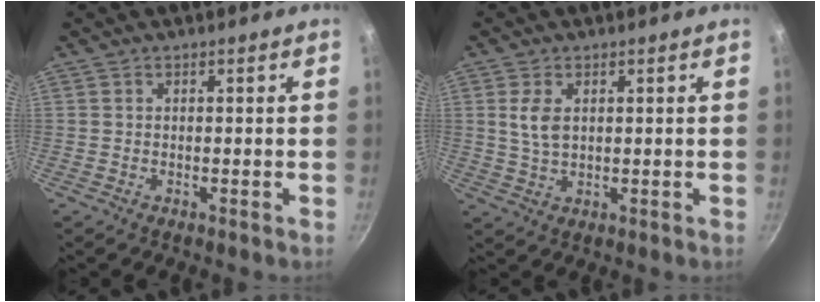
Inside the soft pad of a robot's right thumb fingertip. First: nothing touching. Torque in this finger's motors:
{"motor_torque": [-0.38, 0.25, 0.69, -0.07, 0.03]}